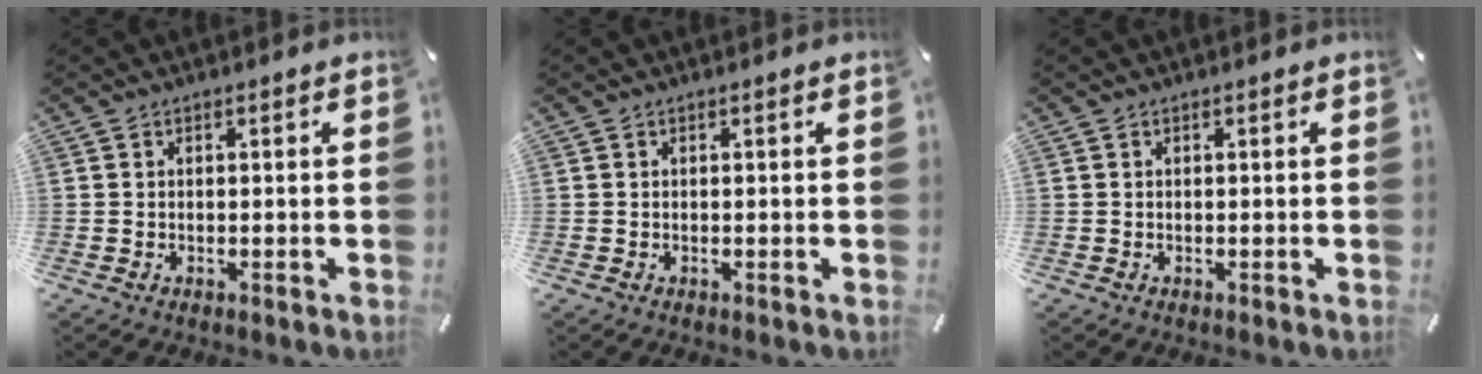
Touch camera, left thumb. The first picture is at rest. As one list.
[{"total": 0.0}, {"total": 0.0}]